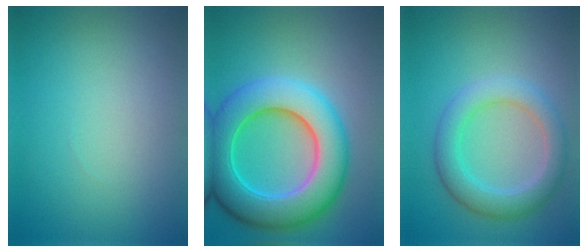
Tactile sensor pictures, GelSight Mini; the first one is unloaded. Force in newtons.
{"total": 10.0, "press": 10.0, "slide": 0.5}
{"total": 4.4, "press": 4.4, "slide": 0.1}